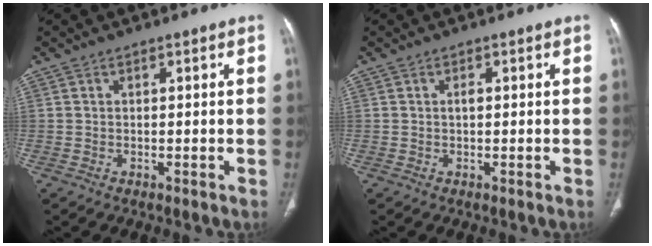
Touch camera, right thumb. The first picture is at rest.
{"total": 1.0, "force": [0.1, 0.5, 0.8], "torque": [-0.015, 0.001, 0.001]}